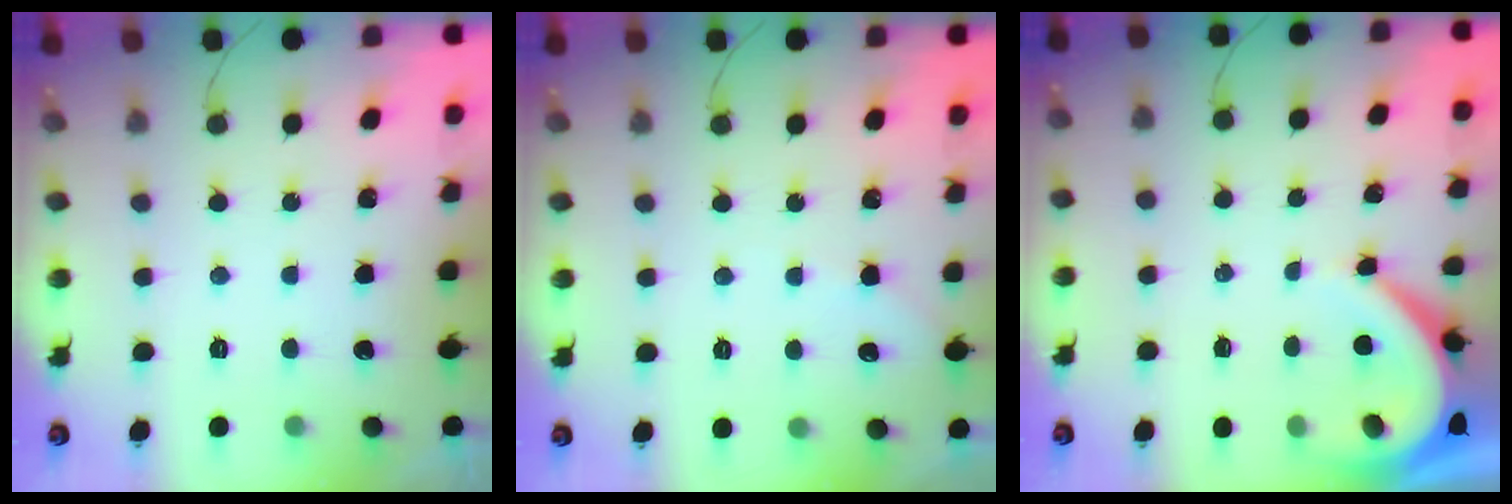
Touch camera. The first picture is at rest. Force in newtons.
{"total": 2.4, "press": 2.4, "slide": 0.5}
{"total": 6.4, "press": 6.4, "slide": 0.5}